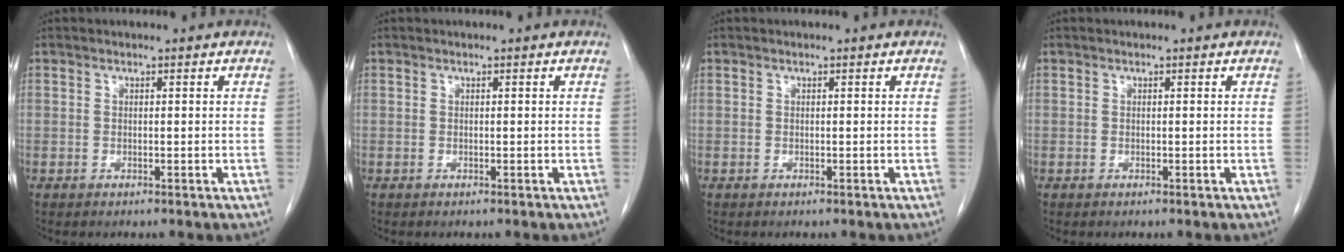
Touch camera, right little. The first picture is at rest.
{"total": 0.0}
{"total": 0.0}
{"total": 0.0}